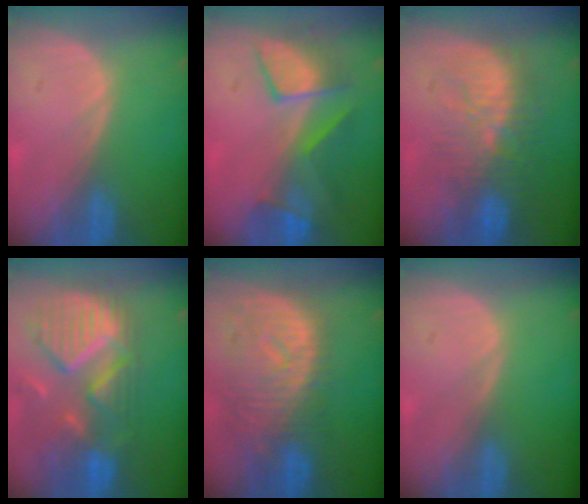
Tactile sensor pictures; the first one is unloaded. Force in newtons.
{"total": 7.6, "press": 7.5, "slide": 1.2}
{"total": 9.5, "press": 9.1, "slide": 2.6}
{"total": 12.0, "press": 10.4, "slide": 6.0}
{"total": 11.1, "press": 9.8, "slide": 5.2}
{"total": 0.0}